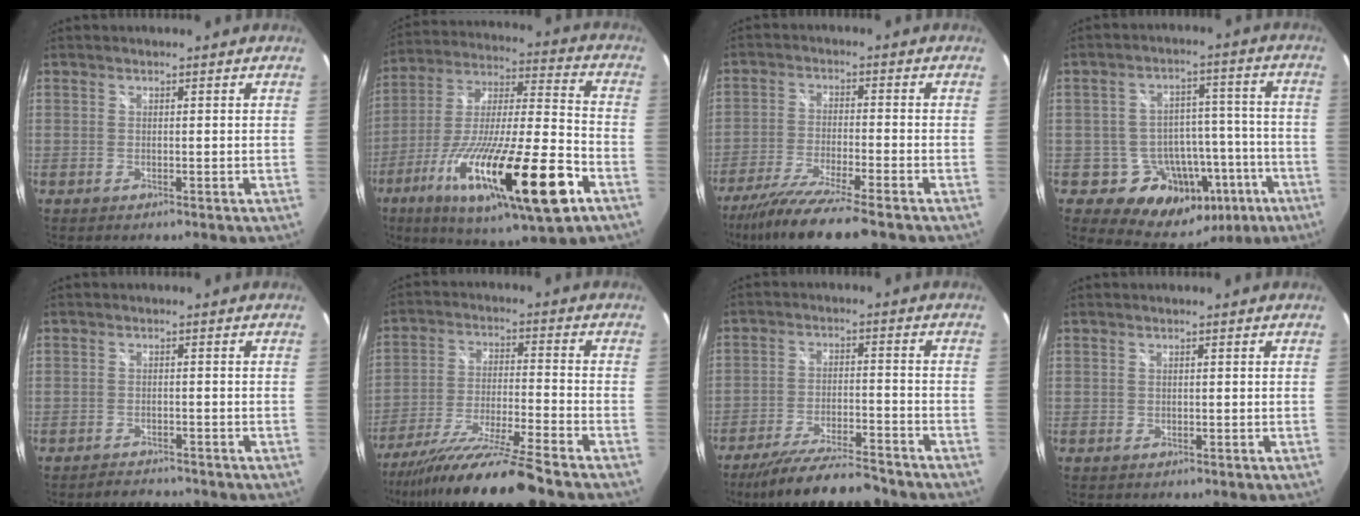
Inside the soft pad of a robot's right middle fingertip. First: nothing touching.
{"total": 27.4, "force": [-12.6, 5.0, 23.9], "torque": [-0.426, -0.067, -0.212]}
{"total": 12.9, "force": [-10.4, 0.7, 7.7], "torque": [-0.163, -0.036, -0.182]}
{"total": 16.1, "force": [-8.0, 11.9, 7.2], "torque": [-0.123, 0.025, -0.085]}
{"total": 3.4, "force": [-3.2, 1.1, 0.6], "torque": [-0.020, -0.005, -0.049]}
{"total": 16.1, "force": [-13.8, -1.6, 8.1], "torque": [-0.160, -0.036, -0.241]}
{"total": 14.4, "force": [-12.7, 2.1, 6.5], "torque": [-0.132, -0.019, -0.203]}
{"total": 0.5, "force": [-0.2, 0.5, 0.0], "torque": [0.002, -0.003, -0.003]}